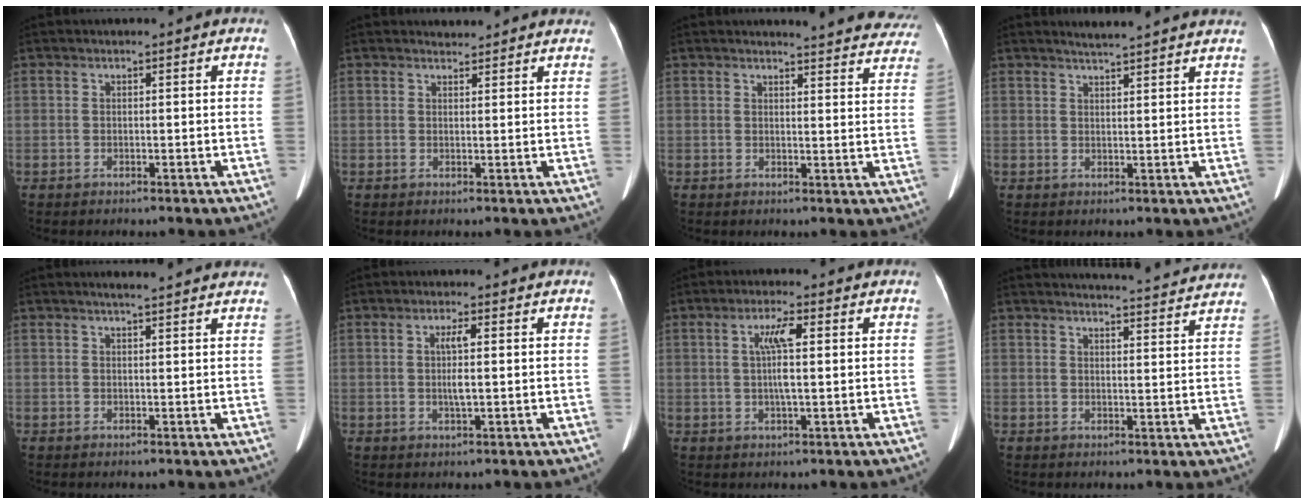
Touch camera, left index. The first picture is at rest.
{"total": 3.4, "force": [3.3, 0.9, 0.1], "torque": [-0.002, 0.010, 0.032]}
{"total": 15.6, "force": [15.1, 2.4, 3.4], "torque": [-0.009, -0.064, 0.142]}
{"total": 8.6, "force": [8.0, 0.0, 3.2], "torque": [-0.047, 0.017, 0.090]}
{"total": 7.9, "force": [7.0, 0.8, 3.6], "torque": [-0.043, 0.021, 0.075]}
{"total": 3.4, "force": [0.2, 0.2, 3.3], "torque": [-0.069, -0.001, 0.005]}
{"total": 5.1, "force": [0.9, 0.3, 5.0], "torque": [-0.100, 0.006, 0.016]}
{"total": 12.8, "force": [12.4, 0.4, 3.1], "torque": [-0.032, -0.013, 0.136]}